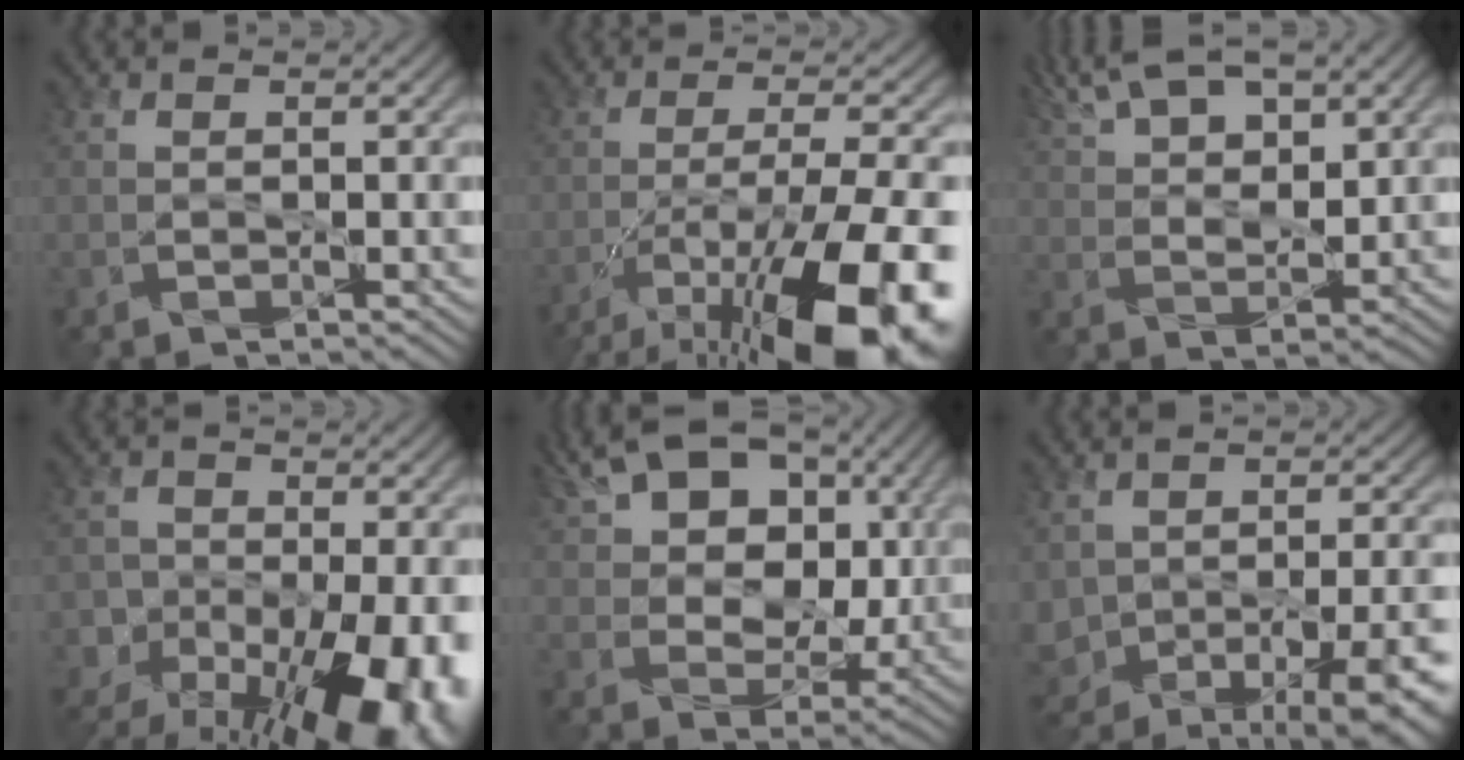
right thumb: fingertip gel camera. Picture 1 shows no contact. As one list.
[{"total": 16.8, "force": [-9.8, 5.0, 12.7], "torque": [-0.216, -0.015, -0.157]}, {"total": 11.7, "force": [7.1, 4.8, 8.0], "torque": [-0.177, 0.021, 0.121]}, {"total": 19.8, "force": [-9.5, 12.1, 12.4], "torque": [-0.205, -0.043, -0.111]}, {"total": 14.9, "force": [5.3, 9.7, 9.9], "torque": [-0.198, 0.008, 0.094]}, {"total": 13.8, "force": [-5.6, 8.6, 9.3], "torque": [-0.161, -0.029, -0.053]}]